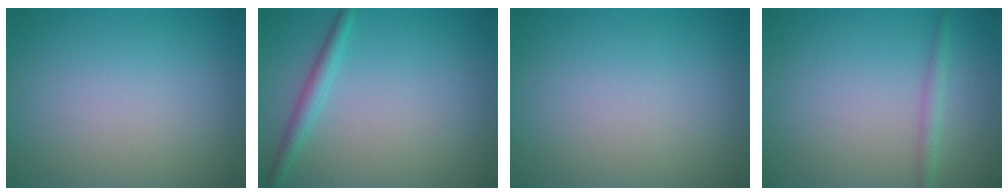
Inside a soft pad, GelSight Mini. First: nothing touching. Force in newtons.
{"total": 2.0, "press": 2.0, "slide": 0.1}
{"total": 0.0}
{"total": 1.4, "press": 1.4, "slide": 0.1}